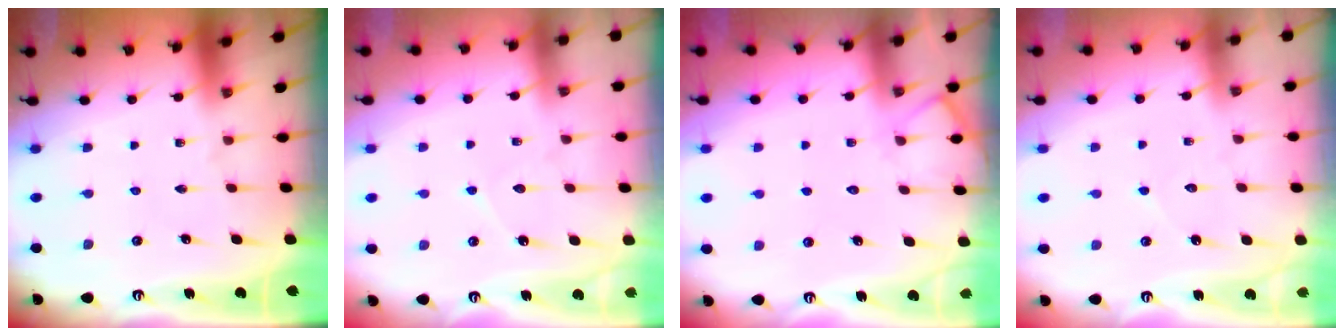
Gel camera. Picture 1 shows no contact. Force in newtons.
{"total": 5.5, "press": 5.5, "slide": 0.5}
{"total": 5.6, "press": 5.6, "slide": 0.7}
{"total": 3.3, "press": 3.3, "slide": 0.3}